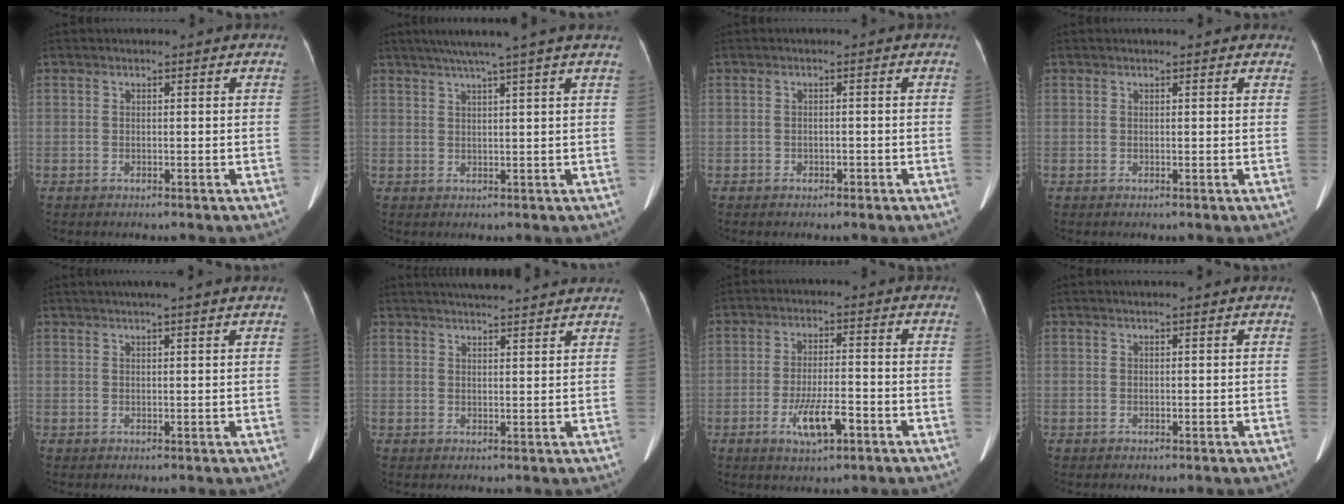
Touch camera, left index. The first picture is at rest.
{"total": 7.7, "force": [5.9, -1.8, 4.7], "torque": [-0.066, 0.020, 0.078]}
{"total": 0.8, "force": [-0.6, 0.5, 0.2], "torque": [-0.008, 0.001, -0.009]}
{"total": 3.6, "force": [3.1, 1.0, 1.5], "torque": [-0.016, 0.017, 0.025]}
{"total": 5.1, "force": [4.1, -0.7, 2.9], "torque": [-0.042, 0.022, 0.055]}
{"total": 11.0, "force": [10.1, 0.7, 4.2], "torque": [-0.066, 0.023, 0.128]}
{"total": 6.5, "force": [-3.0, 1.6, 5.5], "torque": [-0.108, -0.007, -0.050]}
{"total": 1.5, "force": [1.3, -0.2, 0.8], "torque": [-0.010, 0.016, 0.023]}